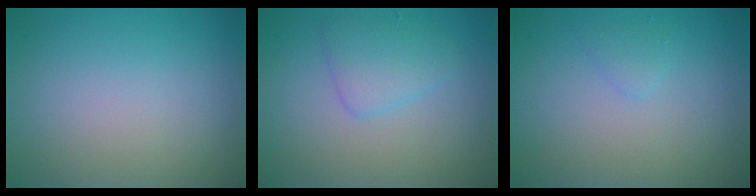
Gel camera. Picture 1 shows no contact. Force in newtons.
{"total": 2.5, "press": 2.5, "slide": 0.1}
{"total": 0.9, "press": 0.9, "slide": 0.0}